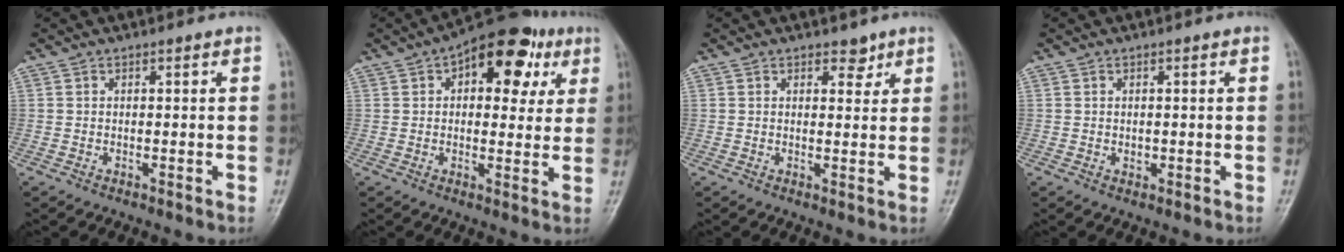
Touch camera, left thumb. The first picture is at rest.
{"total": 15.2, "force": [6.0, 8.3, 11.2], "torque": [-0.105, 0.008, 0.076]}
{"total": 2.5, "force": [1.8, 1.4, 1.0], "torque": [0.002, -0.011, 0.025]}
{"total": 1.0, "force": [0.0, 0.8, 0.6], "torque": [-0.007, 0.000, 0.003]}